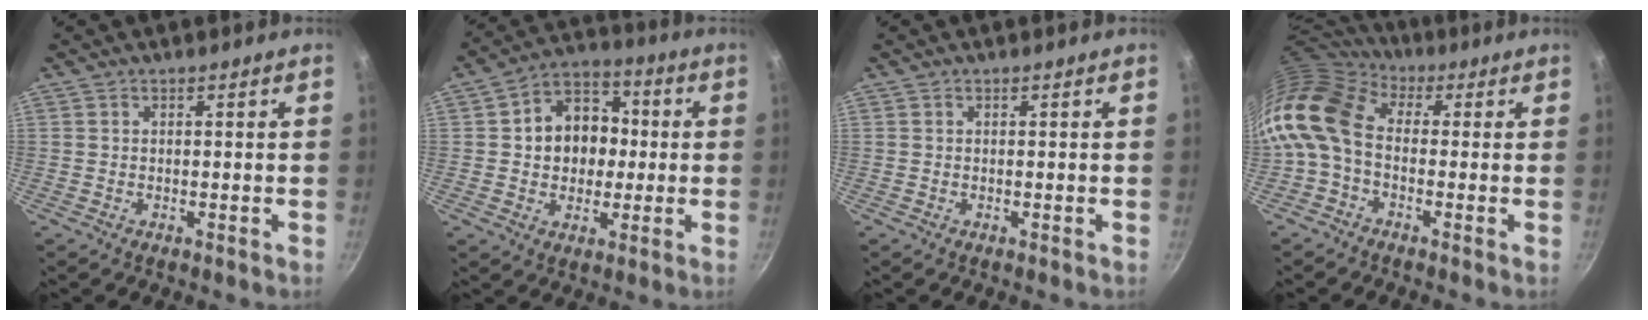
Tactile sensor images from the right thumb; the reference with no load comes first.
{"total": 12.4, "force": [0.7, 10.1, 7.1], "torque": [-0.068, 0.021, -0.001]}
{"total": 0.0}
{"total": 13.1, "force": [-1.5, 9.2, 9.2], "torque": [-0.179, 0.031, -0.051]}